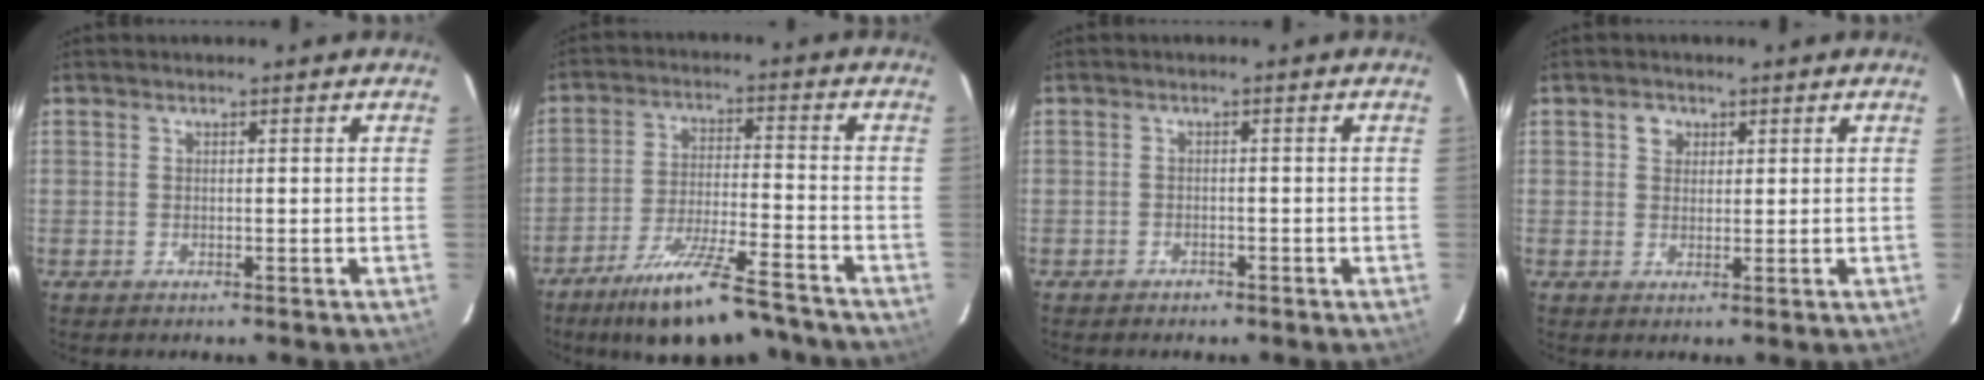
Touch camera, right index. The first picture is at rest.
{"total": 16.2, "force": [-13.4, 2.9, 8.7], "torque": [-0.170, -0.021, -0.213]}
{"total": 1.6, "force": [-1.2, 1.0, 0.0], "torque": [-0.004, 0.004, -0.020]}
{"total": 2.4, "force": [1.0, 2.1, 0.7], "torque": [-0.007, 0.009, 0.015]}